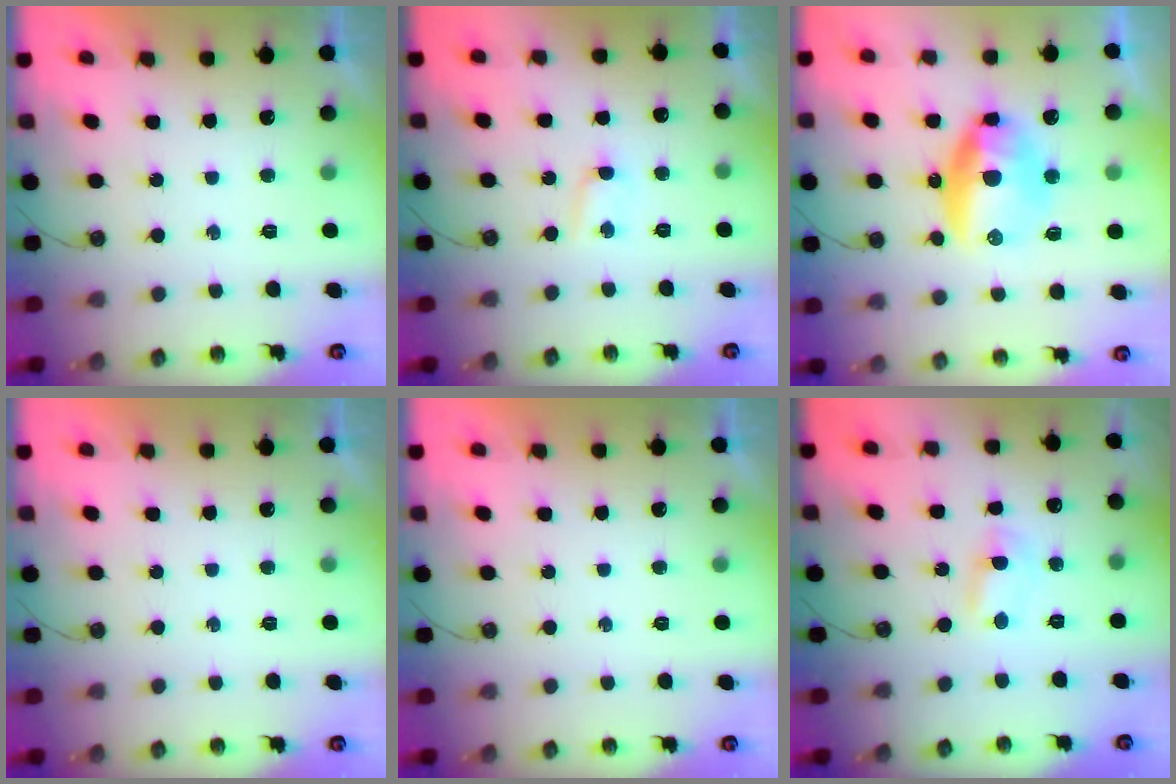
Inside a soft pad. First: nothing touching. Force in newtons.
{"total": 2.4, "press": 2.3, "slide": 0.4}
{"total": 12.2, "press": 12.1, "slide": 1.2}
{"total": 0.0}
{"total": 0.0}
{"total": 1.5, "press": 1.5, "slide": 0.2}